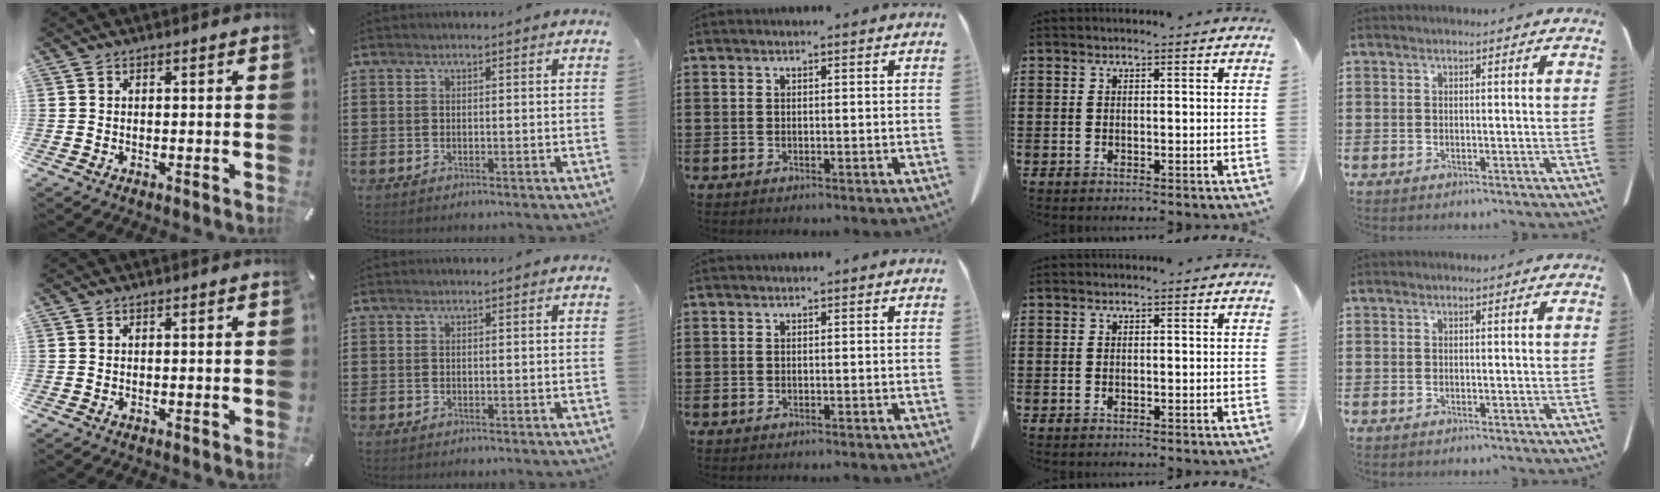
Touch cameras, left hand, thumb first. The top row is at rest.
{}